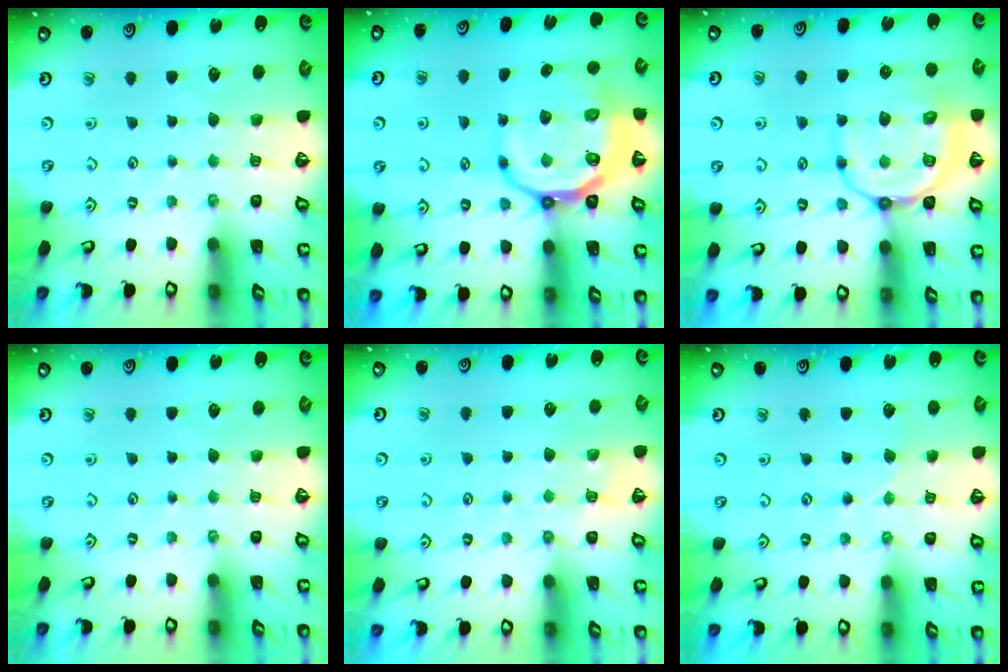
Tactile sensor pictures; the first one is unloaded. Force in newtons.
{"total": 13.0, "press": 12.4, "slide": 3.7}
{"total": 13.7, "press": 13.5, "slide": 1.7}
{"total": 0.0}
{"total": 4.3, "press": 4.2, "slide": 0.9}
{"total": 2.0, "press": 2.0, "slide": 0.2}